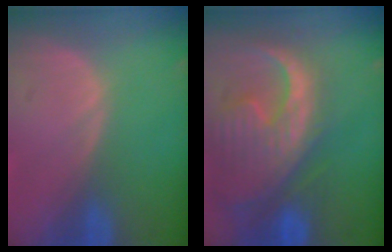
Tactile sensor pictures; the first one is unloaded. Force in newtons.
{"total": 13.2, "press": 11.4, "slide": 6.7}